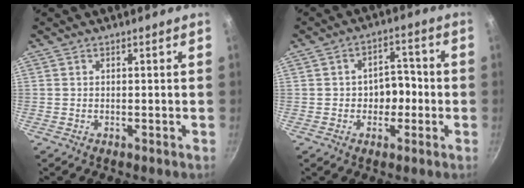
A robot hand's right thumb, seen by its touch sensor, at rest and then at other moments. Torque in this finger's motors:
{"motor_torque": [0.26, -0.15, -0.20, -0.17, -0.02]}